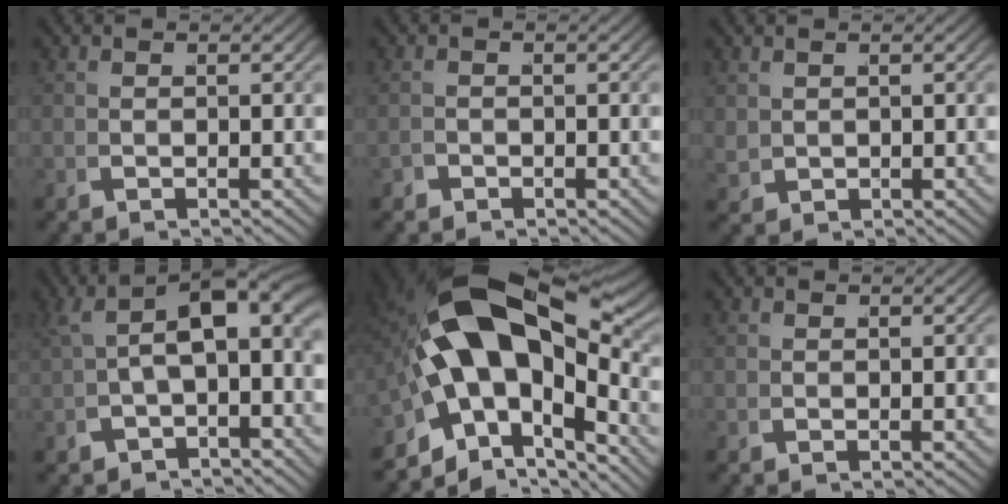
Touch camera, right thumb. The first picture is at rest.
{"total": 0.8, "force": [-0.8, 0.0, -0.3], "torque": [0.017, 0.004, -0.016]}
{"total": 1.5, "force": [0.5, 1.2, 0.9], "torque": [-0.022, -0.012, 0.024]}
{"total": 6.6, "force": [0.9, 3.6, 5.5], "torque": [-0.077, 0.011, 0.015]}
{"total": 17.0, "force": [-0.6, 10.5, 13.4], "torque": [-0.267, -0.033, 0.007]}
{"total": 0.7, "force": [0.2, 0.6, 0.3], "torque": [-0.005, -0.001, 0.004]}